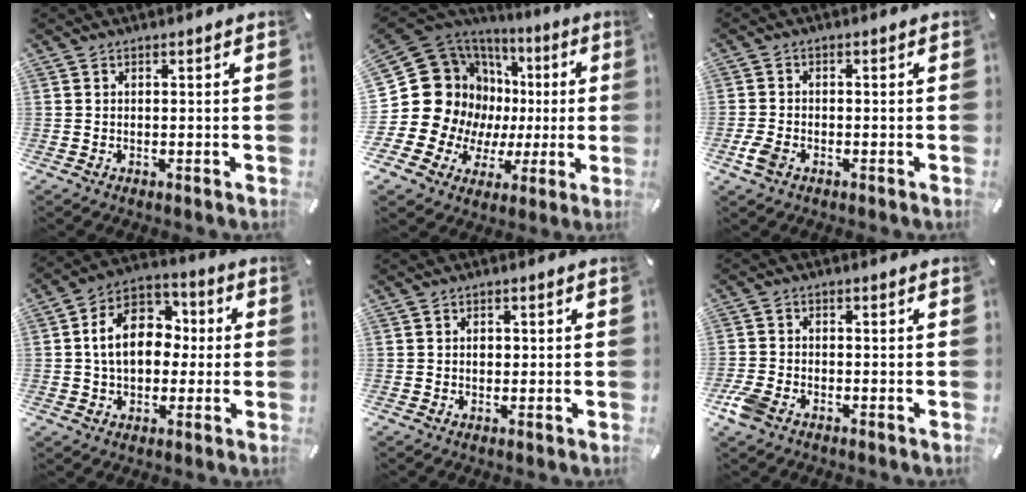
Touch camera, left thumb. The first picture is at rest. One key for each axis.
{"total": 21.0, "fx": 3.9, "fy": 18.1, "fz": 9.8, "tx": -0.187, "ty": -0.049, "tz": 0.108}
{"total": 3.7, "fx": -1.7, "fy": 2.3, "fz": 2.4, "tx": -0.065, "ty": -0.002, "tz": -0.037}
{"total": 13.5, "fx": 0.5, "fy": 10.2, "fz": 8.9, "tx": -0.167, "ty": 0.012, "tz": 0.009}
{"total": 1.2, "fx": 0.1, "fy": 1.1, "fz": 0.5, "tx": -0.003, "ty": 0.002, "tz": -0.002}
{"total": 4.2, "fx": -2.7, "fy": 2.4, "fz": 2.1, "tx": -0.066, "ty": 0.004, "tz": -0.058}